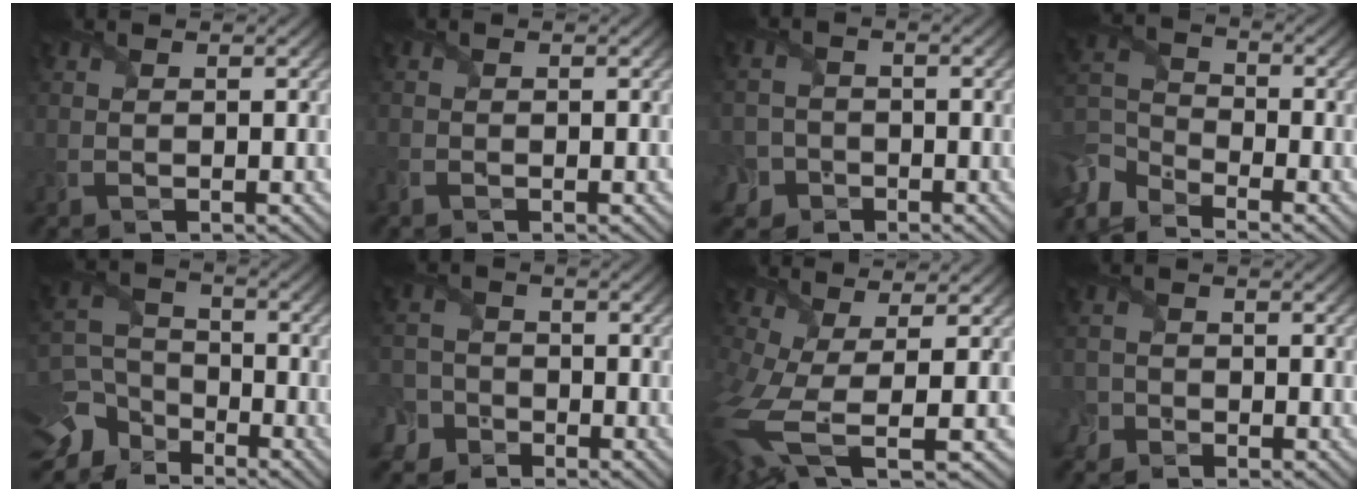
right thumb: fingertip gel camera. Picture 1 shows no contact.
{"total": 0.9, "force": [-0.8, 0.5, 0.2], "torque": [-0.008, -0.003, -0.019]}
{"total": 5.2, "force": [-2.6, 4.3, 1.0], "torque": [-0.019, -0.005, -0.065]}
{"total": 7.0, "force": [-5.7, 2.8, 2.9], "torque": [-0.076, -0.014, -0.132]}
{"total": 10.6, "force": [-6.9, 7.1, 3.8], "torque": [-0.109, -0.032, -0.125]}
{"total": 6.2, "force": [-3.6, 4.8, 1.4], "torque": [-0.026, -0.015, -0.087]}
{"total": 8.6, "force": [-1.3, 3.5, 7.8], "torque": [-0.196, -0.023, -0.024]}
{"total": 2.1, "force": [-1.5, 1.4, 0.1], "torque": [0.003, 0.001, -0.042]}